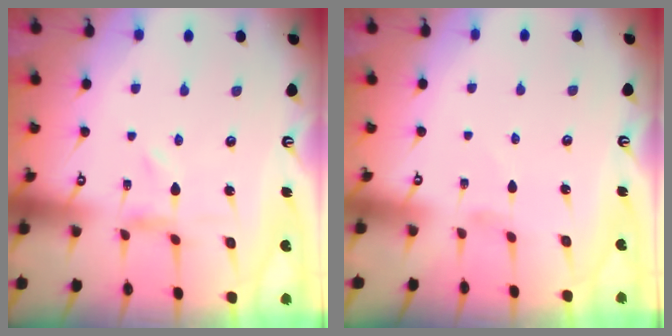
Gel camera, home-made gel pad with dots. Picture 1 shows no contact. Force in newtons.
{"total": 0.9, "press": 0.9, "slide": 0.1}